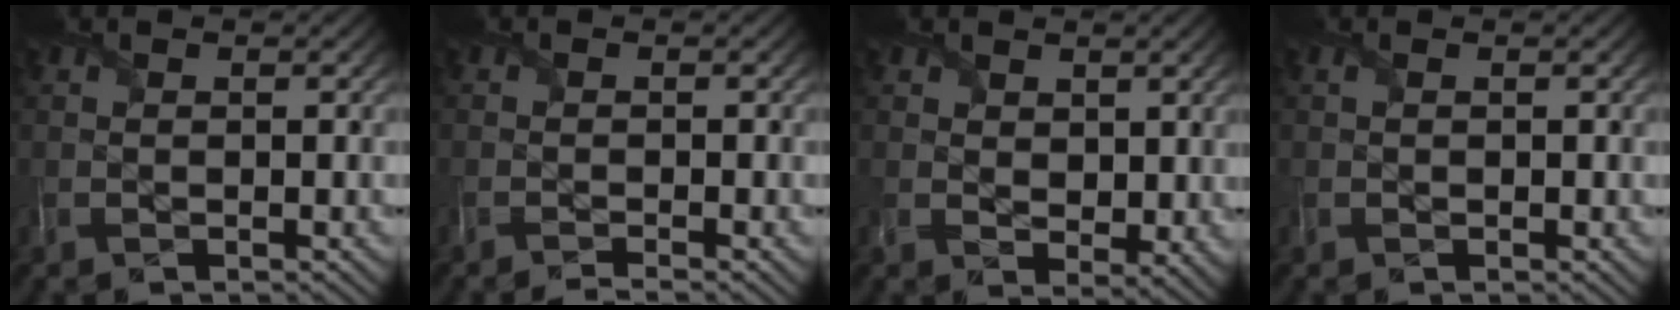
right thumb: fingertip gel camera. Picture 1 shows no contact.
{"total": 1.8, "force": [-1.7, -0.3, 0.4], "torque": [0.001, -0.007, -0.037]}
{"total": 3.3, "force": [1.7, 2.4, 1.5], "torque": [-0.034, -0.013, 0.029]}
{"total": 0.6, "force": [0.0, 0.4, 0.4], "torque": [-0.006, 0.000, 0.003]}